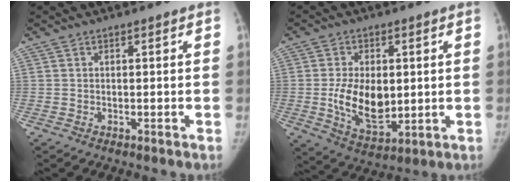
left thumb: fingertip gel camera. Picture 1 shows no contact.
{"total": 11.6, "force": [0.1, 6.9, 9.3], "torque": [-0.141, -0.016, 0.016]}